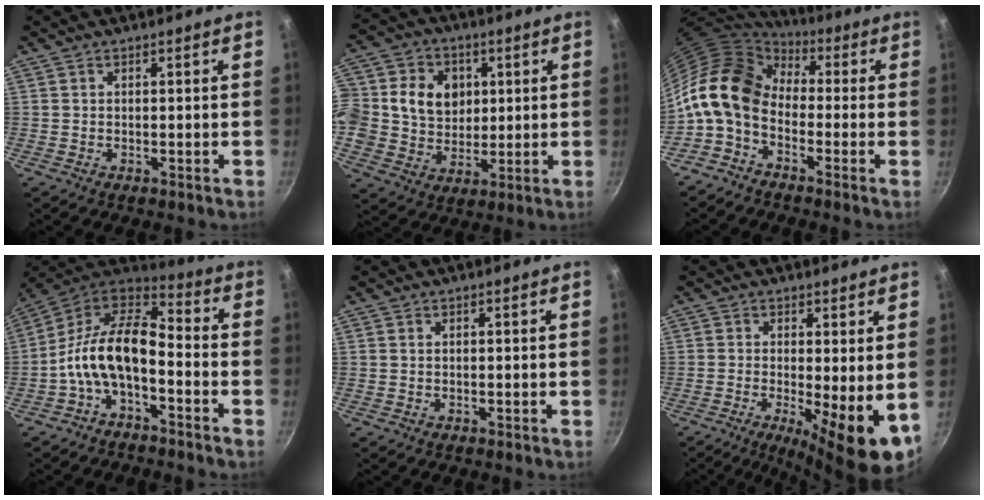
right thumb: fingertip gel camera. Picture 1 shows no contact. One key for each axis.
{"total": 19.8, "fx": 3.0, "fy": 17.4, "fz": 9.0, "tx": -0.201, "ty": 0.028, "tz": 0.052}
{"total": 13.7, "fx": -1.1, "fy": 9.6, "fz": 9.7, "tx": -0.167, "ty": 0.033, "tz": -0.043}
{"total": 14.8, "fx": -4.2, "fy": 7.7, "fz": 11.9, "tx": -0.223, "ty": 0.061, "tz": -0.096}
{"total": 0.0}
{"total": 10.1, "fx": -1.4, "fy": 2.5, "fz": 9.7, "tx": -0.139, "ty": -0.009, "tz": -0.016}